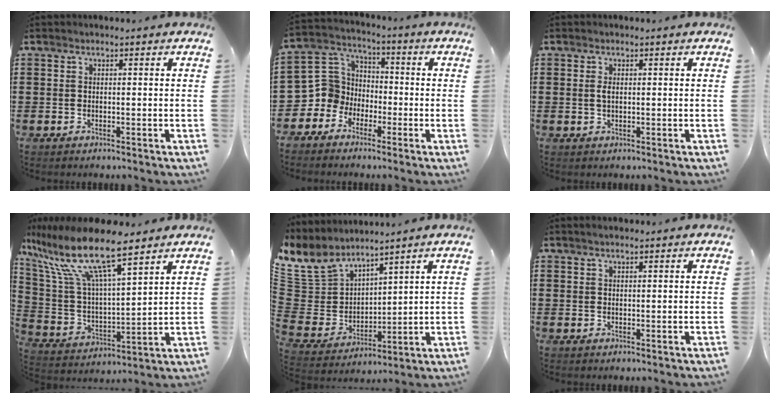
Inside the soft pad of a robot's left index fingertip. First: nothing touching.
{"total": 6.8, "force": [-2.4, 6.2, 1.2], "torque": [-0.068, 0.008, -0.054]}
{"total": 1.4, "force": [0.2, 0.5, 1.3], "torque": [-0.027, 0.003, 0.003]}
{"total": 12.8, "force": [9.4, 2.5, 8.3], "torque": [-0.199, -0.052, 0.161]}
{"total": 8.3, "force": [6.4, 5.1, 0.7], "torque": [-0.072, -0.054, 0.125]}
{"total": 1.0, "force": [0.8, 0.2, 0.6], "torque": [-0.012, 0.002, 0.015]}